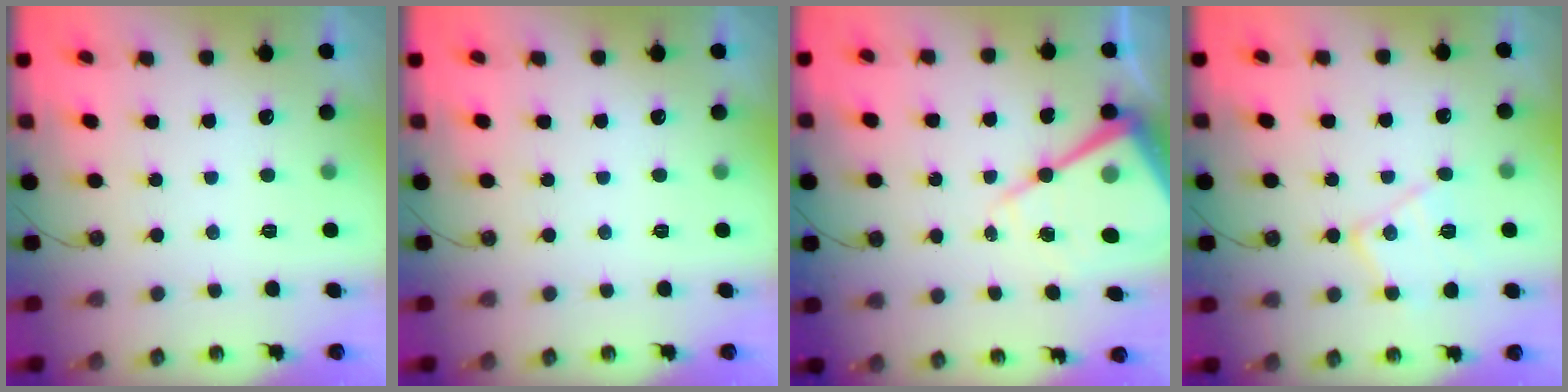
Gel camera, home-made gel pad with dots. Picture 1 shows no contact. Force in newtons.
{"total": 0.0}
{"total": 15.1, "press": 15.0, "slide": 1.1}
{"total": 13.1, "press": 13.1, "slide": 0.8}